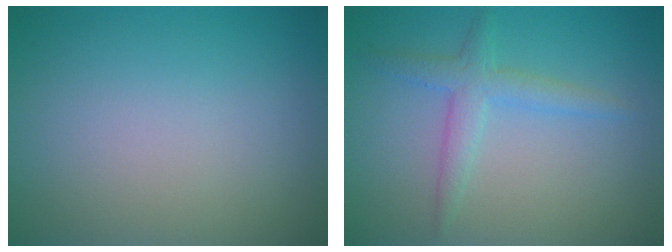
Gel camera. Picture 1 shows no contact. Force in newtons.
{"total": 2.5, "press": 2.5, "slide": 0.1}